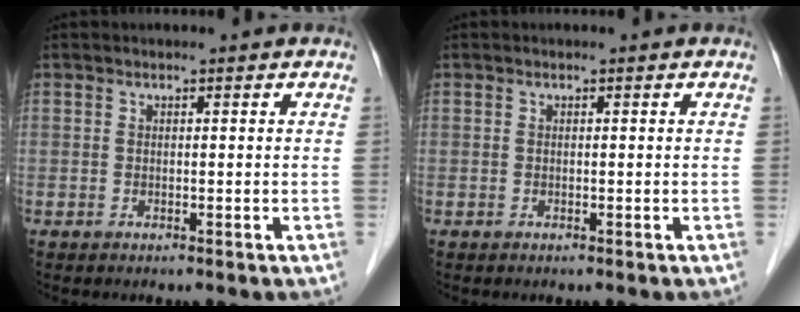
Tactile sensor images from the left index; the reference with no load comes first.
{"total": 0.0}